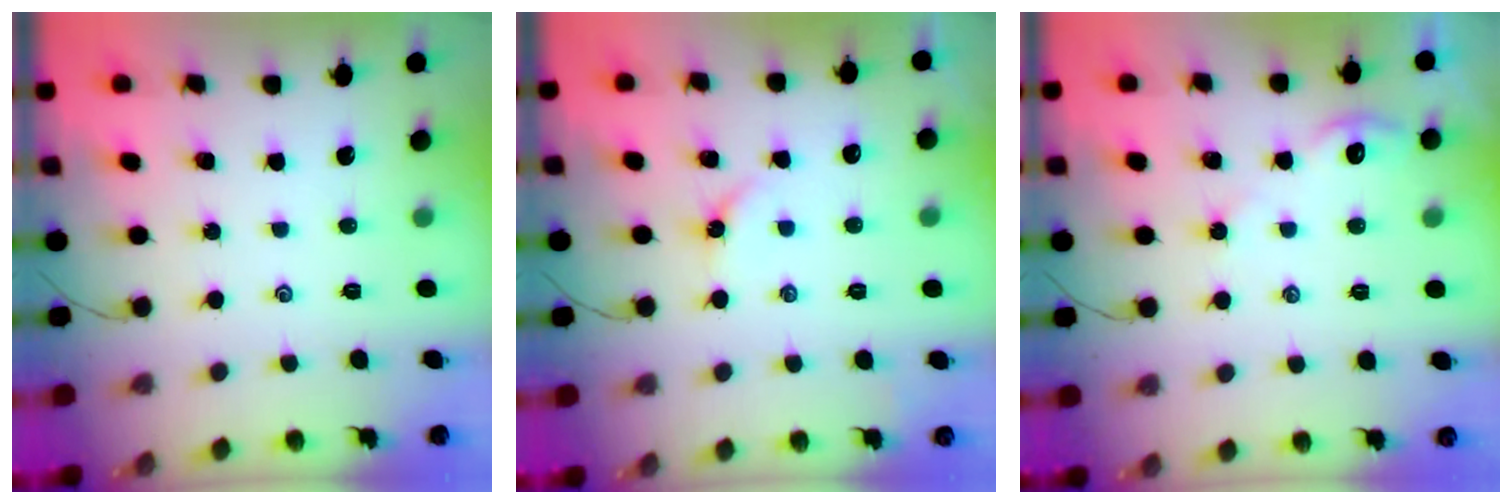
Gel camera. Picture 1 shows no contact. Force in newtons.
{"total": 3.3, "press": 3.2, "slide": 0.4}
{"total": 3.1, "press": 3.0, "slide": 0.4}